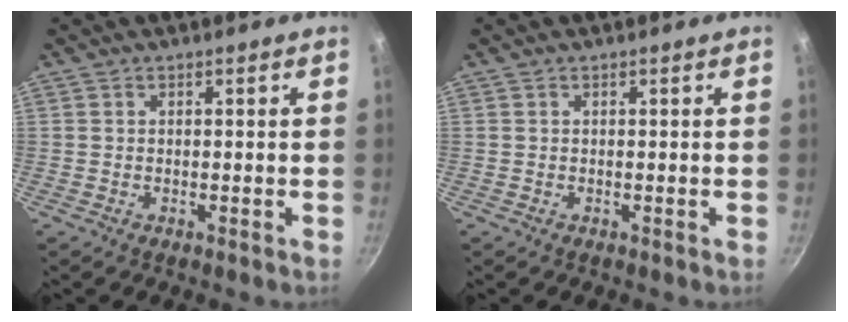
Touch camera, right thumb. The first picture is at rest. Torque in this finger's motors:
{"motor_torque": [0.00, 0.00, 0.01, 0.00, 0.00]}